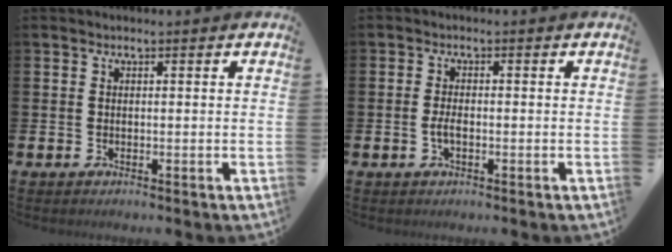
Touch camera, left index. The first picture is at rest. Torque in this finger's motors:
{"motor_torque": [0.26, -0.03, 0.07, 0.07]}